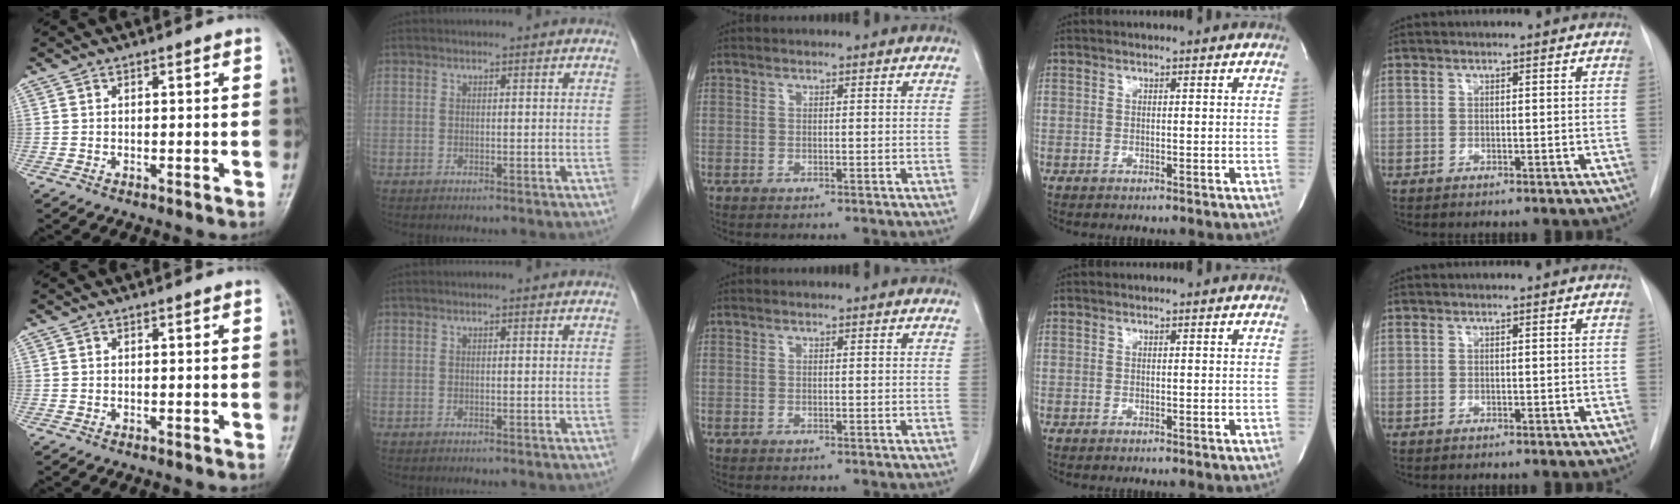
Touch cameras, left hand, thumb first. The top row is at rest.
{}